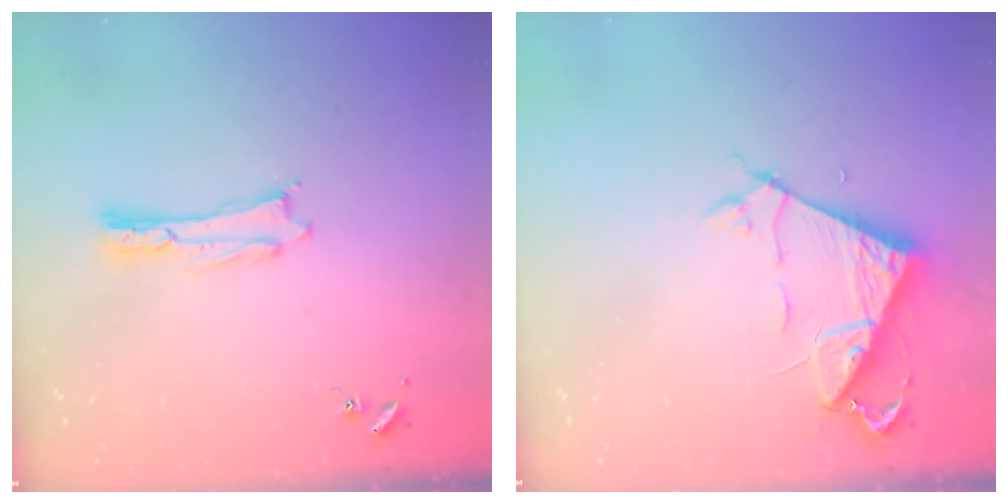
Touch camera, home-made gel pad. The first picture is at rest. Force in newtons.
{"total": 6.9, "press": 6.9, "slide": 0.7}